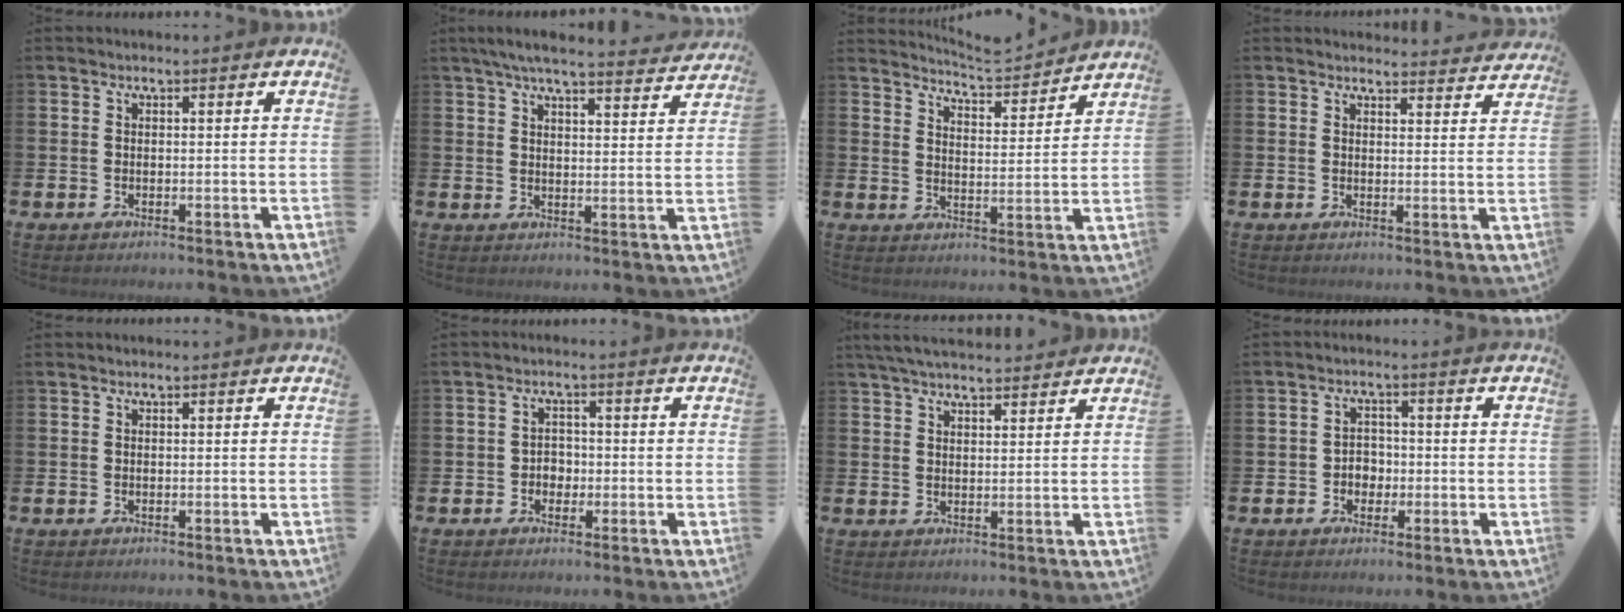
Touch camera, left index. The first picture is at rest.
{"total": 6.0, "force": [5.6, 0.5, 2.1], "torque": [-0.044, -0.028, 0.096]}
{"total": 5.6, "force": [5.6, 0.1, 0.3], "torque": [-0.023, -0.039, 0.099]}
{"total": 2.6, "force": [2.5, 0.4, -0.1], "torque": [0.009, -0.018, 0.044]}
{"total": 0.0}
{"total": 2.4, "force": [-0.7, 2.1, 0.9], "torque": [-0.009, 0.002, -0.020]}
{"total": 4.5, "force": [4.3, 0.8, 1.1], "torque": [-0.032, -0.010, 0.080]}
{"total": 2.7, "force": [-0.8, 2.3, 1.0], "torque": [-0.014, 0.003, -0.022]}